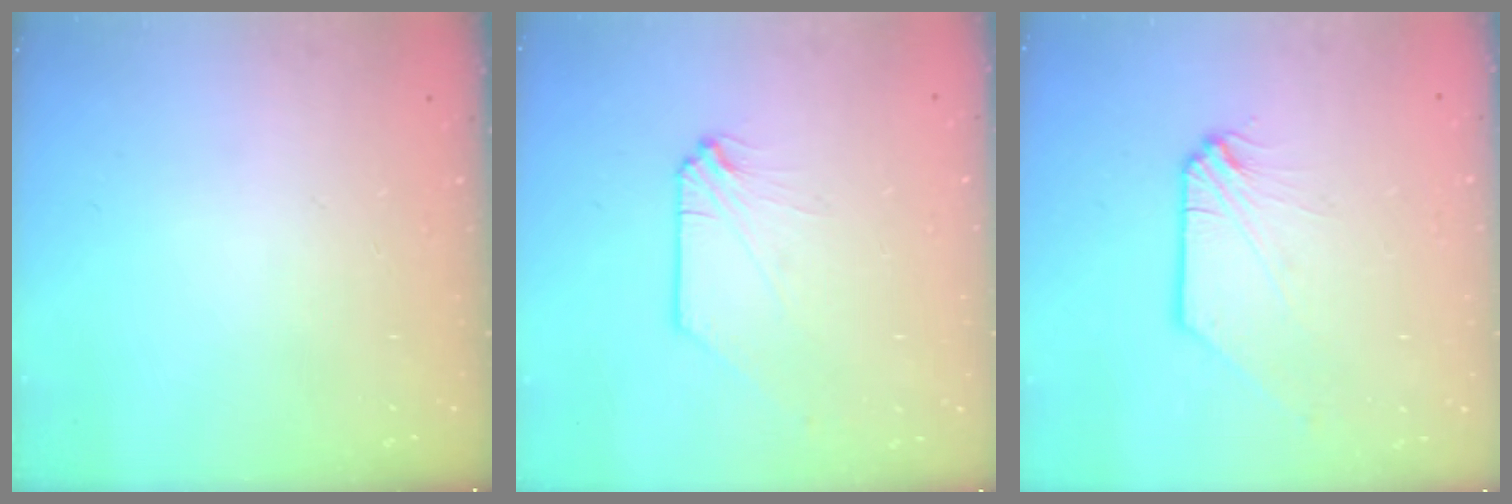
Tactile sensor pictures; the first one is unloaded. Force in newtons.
{"total": 0.0}
{"total": 0.0}